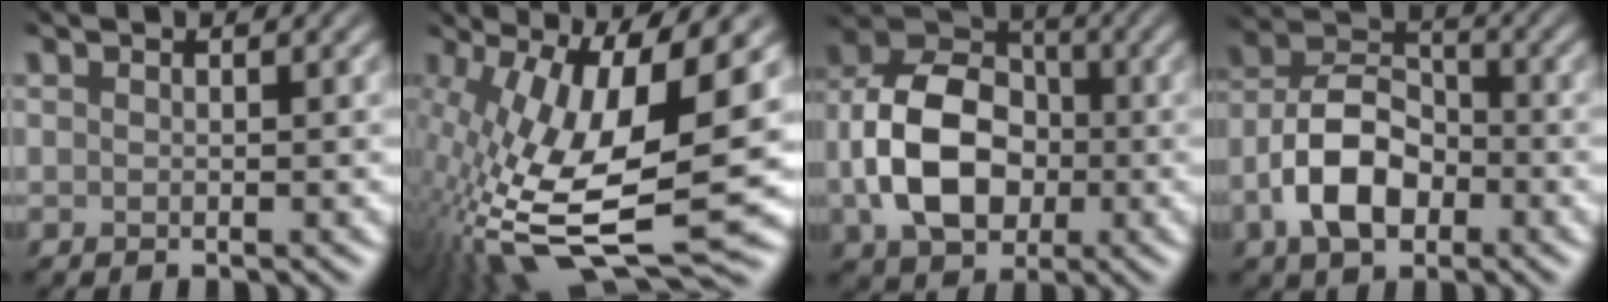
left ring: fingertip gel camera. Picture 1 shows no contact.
{"total": 14.9, "force": [-2.0, 4.9, 13.9], "torque": [-0.276, -0.017, -0.017]}
{"total": 8.4, "force": [-2.3, 6.1, 5.3], "torque": [-0.112, 0.000, -0.047]}
{"total": 6.3, "force": [-3.5, 3.7, 3.7], "torque": [-0.071, 0.001, -0.065]}